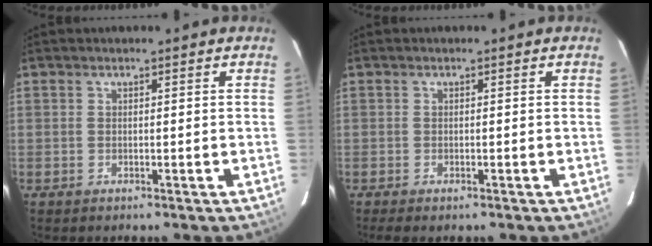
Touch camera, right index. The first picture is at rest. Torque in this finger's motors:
{"motor_torque": [0.04, 0.11, 0.13, 0.01]}